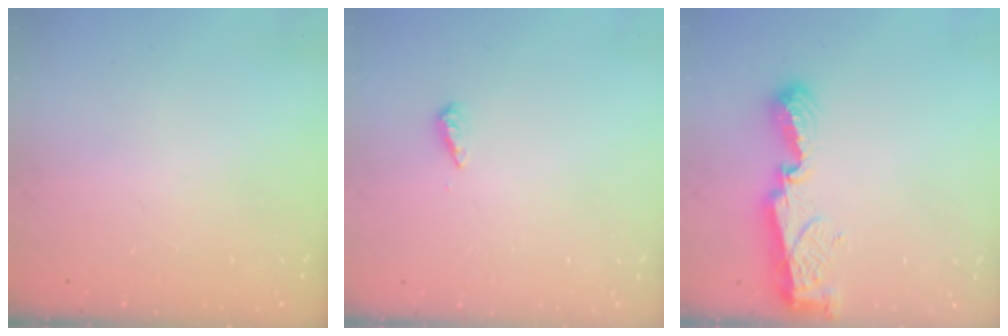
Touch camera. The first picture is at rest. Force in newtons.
{"total": 4.3, "press": 4.2, "slide": 0.6}
{"total": 7.3, "press": 7.3, "slide": 0.7}